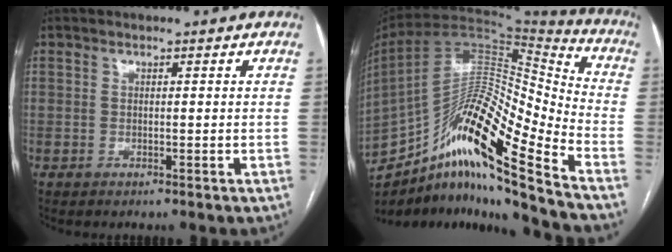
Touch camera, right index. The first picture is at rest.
{"total": 21.8, "force": [-14.2, 1.1, 16.5], "torque": [-0.297, 0.013, -0.255]}